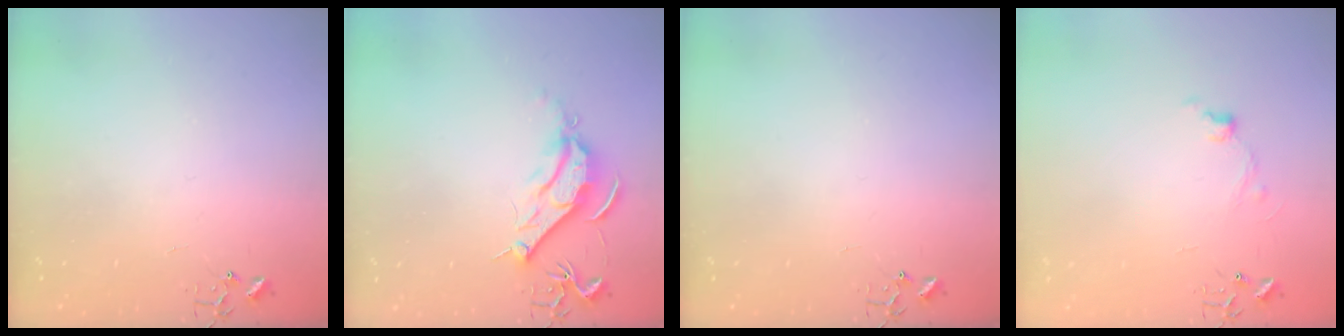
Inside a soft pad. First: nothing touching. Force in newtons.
{"total": 9.1, "press": 9.0, "slide": 0.8}
{"total": 0.0}
{"total": 6.8, "press": 6.8, "slide": 0.7}